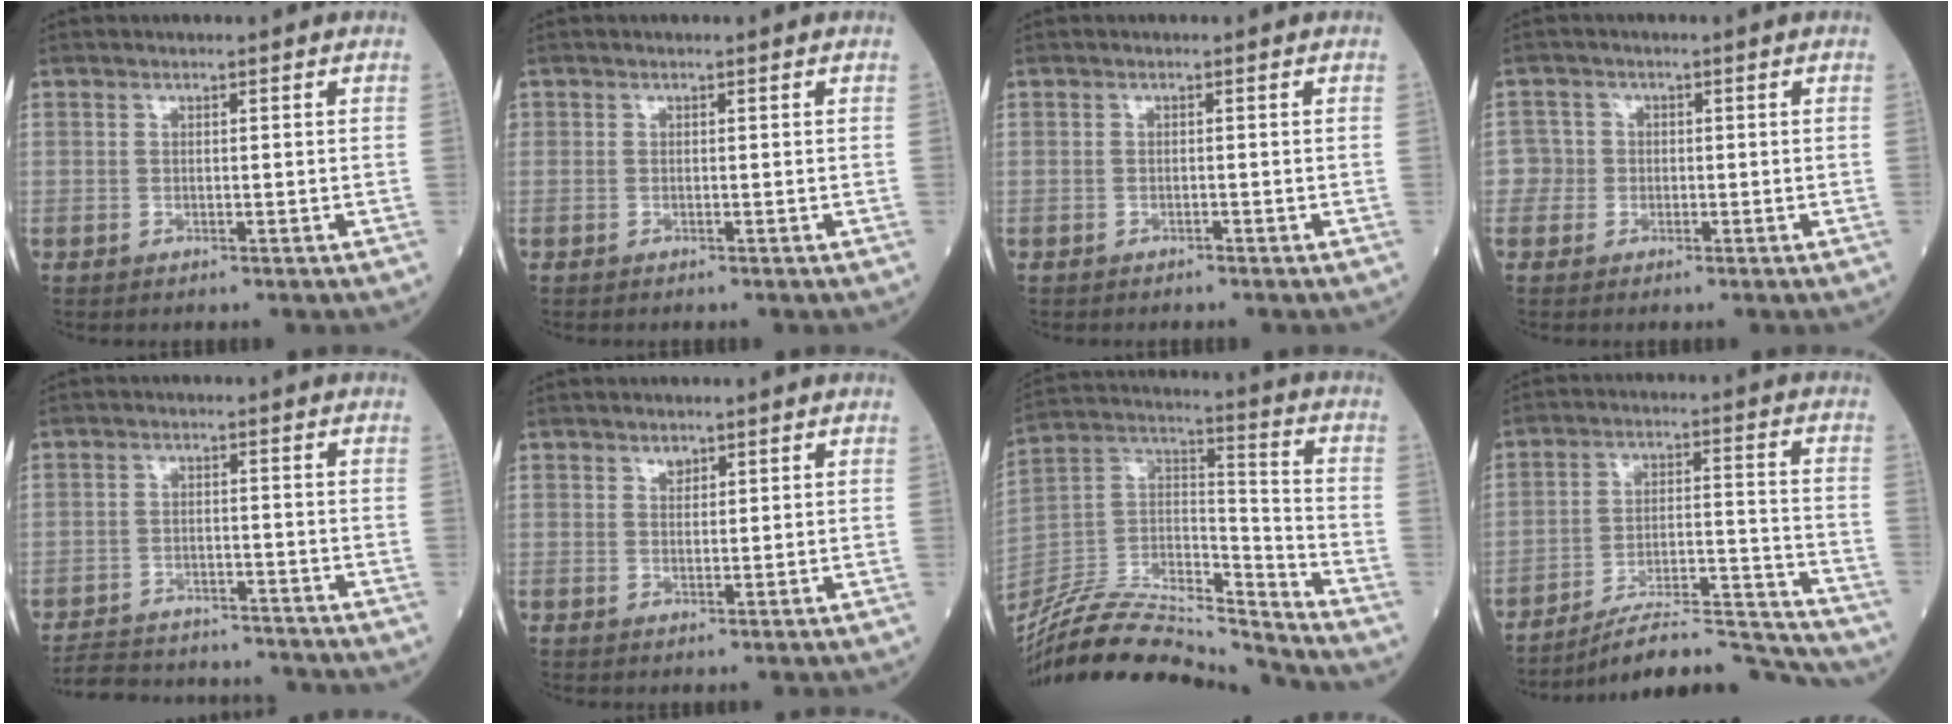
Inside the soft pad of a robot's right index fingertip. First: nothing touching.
{"total": 1.3, "force": [-0.3, 1.1, 0.6], "torque": [-0.034, 0.008, -0.005]}
{"total": 1.7, "force": [-1.3, 0.8, 0.8], "torque": [-0.027, -0.004, -0.015]}
{"total": 3.3, "force": [-0.7, 3.3, 0.1], "torque": [0.002, 0.015, -0.016]}
{"total": 13.3, "force": [-12.3, 3.7, 3.2], "torque": [-0.068, 0.018, -0.182]}
{"total": 2.0, "force": [1.2, 1.4, 0.8], "torque": [-0.021, 0.007, 0.026]}
{"total": 25.9, "force": [-24.1, 3.5, 9.0], "torque": [-0.219, 0.003, -0.416]}
{"total": 18.6, "force": [-17.8, 1.0, 5.2], "torque": [-0.067, 0.025, -0.275]}